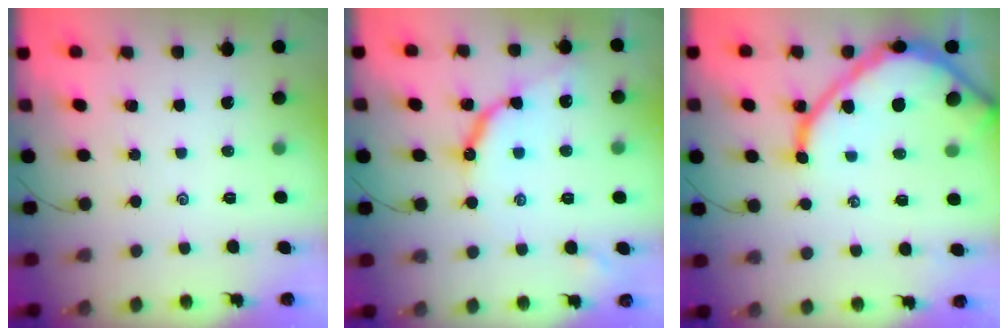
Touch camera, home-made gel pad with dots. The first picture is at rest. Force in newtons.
{"total": 9.3, "press": 9.3, "slide": 0.8}
{"total": 18.7, "press": 18.6, "slide": 1.8}